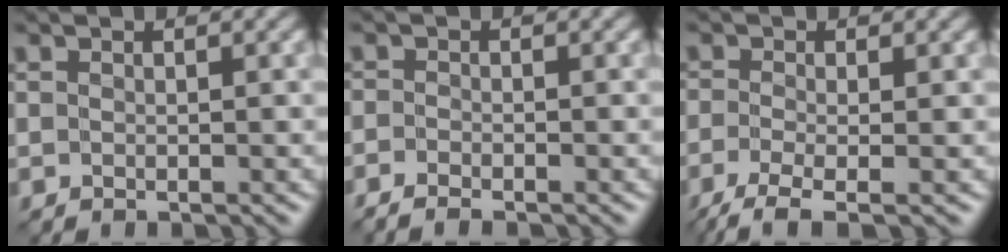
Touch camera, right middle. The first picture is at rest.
{"total": 1.8, "force": [-1.7, 0.1, 0.5], "torque": [-0.013, -0.003, -0.039]}
{"total": 3.8, "force": [-2.4, 0.7, 2.8], "torque": [-0.058, -0.007, -0.056]}